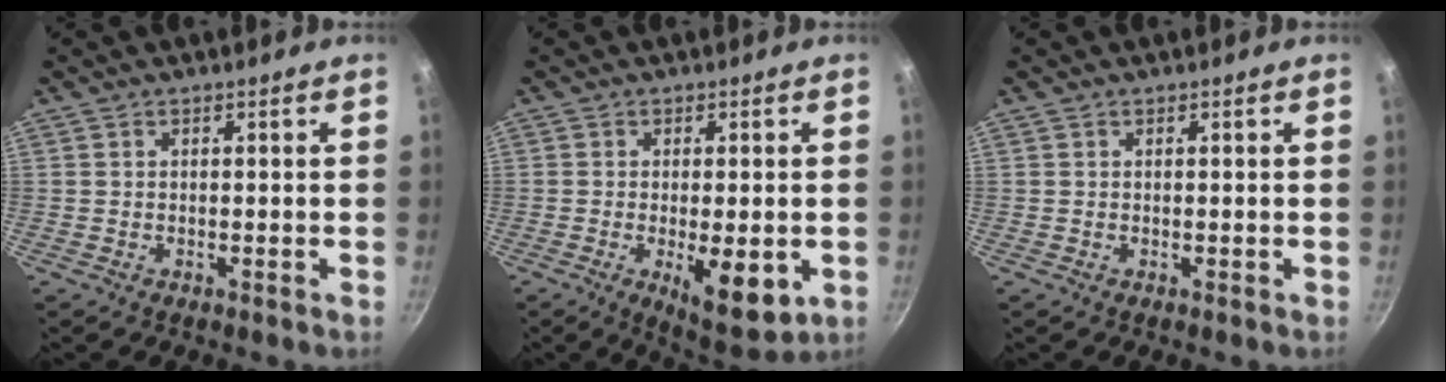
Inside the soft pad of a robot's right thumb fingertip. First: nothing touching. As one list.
[{"total": 10.0, "force": [-2.3, 3.8, 9.0], "torque": [-0.113, -0.009, -0.019]}, {"total": 0.0}]